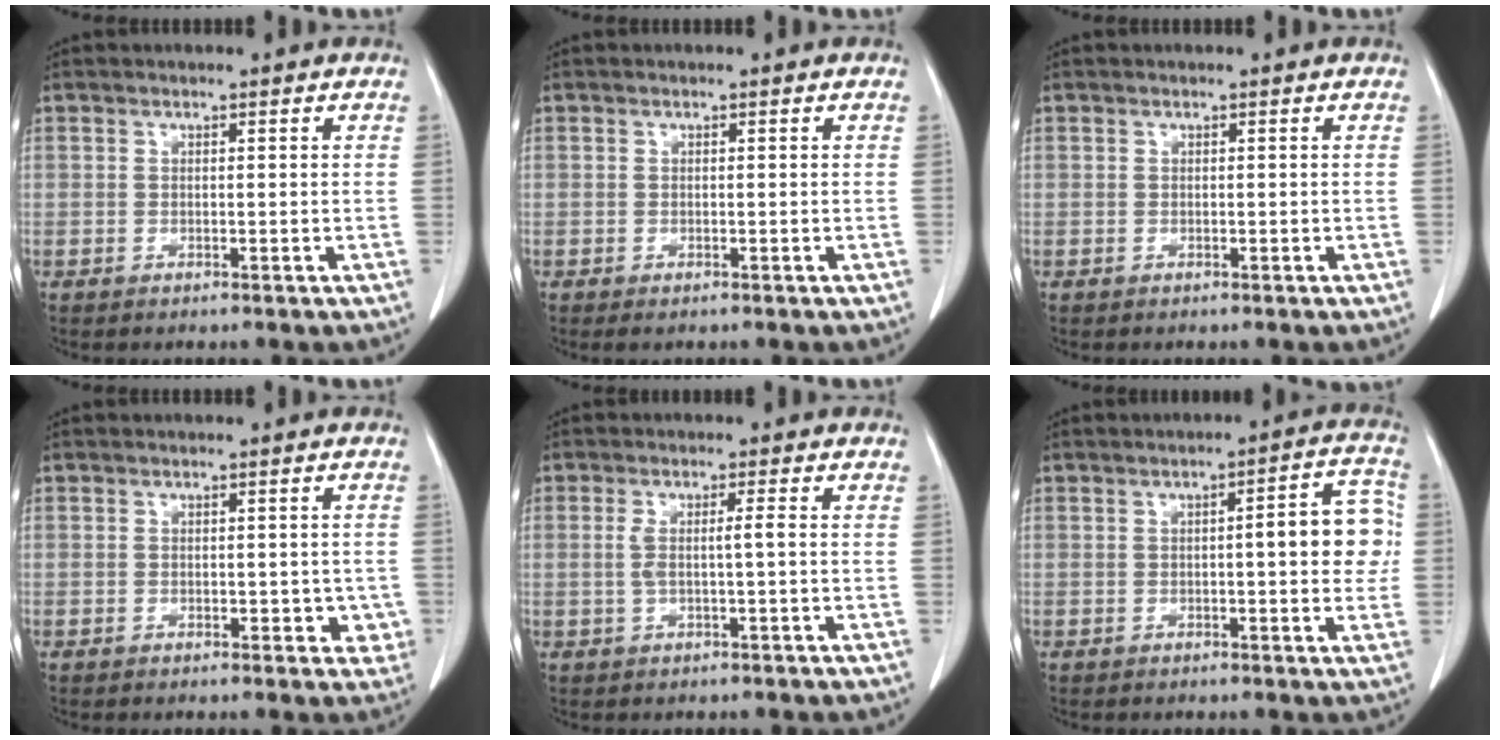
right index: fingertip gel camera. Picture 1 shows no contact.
{"total": 0.9, "force": [-0.4, 0.3, 0.7], "torque": [-0.012, -0.003, -0.004]}
{"total": 0.0}
{"total": 3.2, "force": [-0.7, 2.1, 2.3], "torque": [-0.010, 0.010, -0.002]}
{"total": 2.9, "force": [0.0, 0.0, 2.9], "torque": [-0.057, 0.005, 0.002]}
{"total": 7.9, "force": [0.2, 1.8, 7.7], "torque": [-0.094, 0.021, -0.002]}